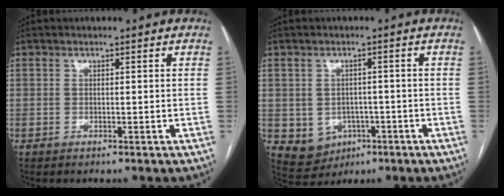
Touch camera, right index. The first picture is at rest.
{"total": 5.9, "force": [-1.9, 5.3, 1.9], "torque": [-0.033, 0.012, -0.012]}